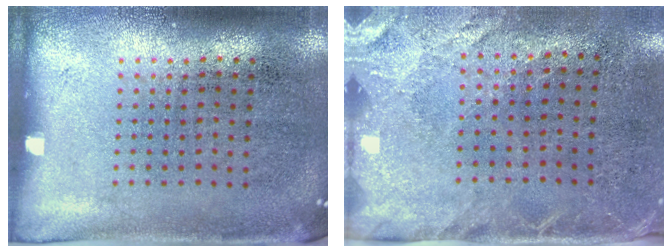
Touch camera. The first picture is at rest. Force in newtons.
{"total": 2.6, "press": 2.0, "slide": 1.6}